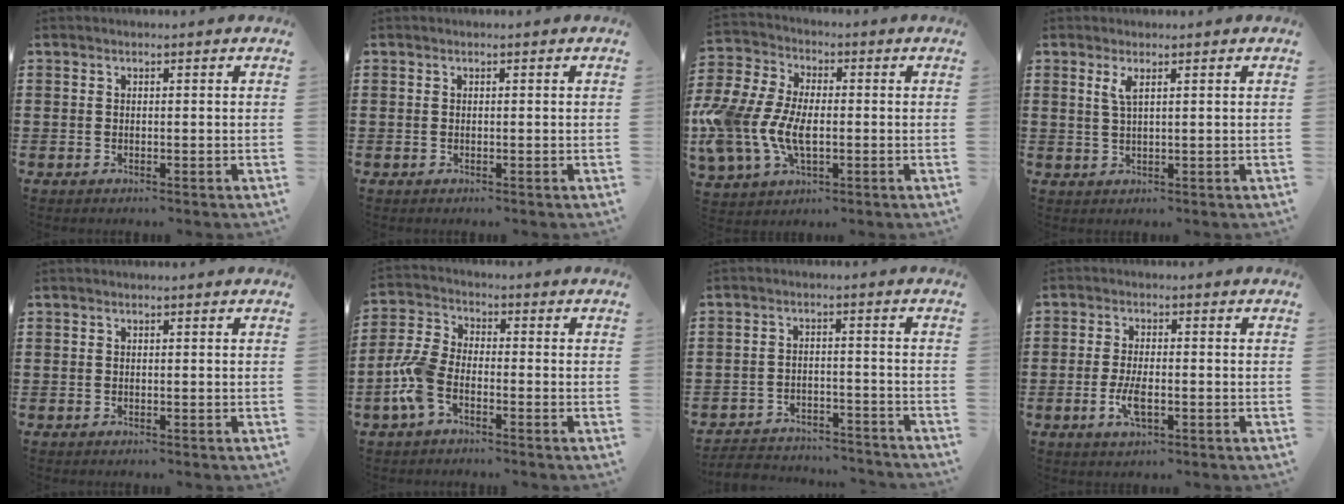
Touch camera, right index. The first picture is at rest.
{"total": 0.0}
{"total": 10.0, "force": [-2.3, 6.1, 7.6], "torque": [-0.204, -0.006, -0.050]}
{"total": 2.2, "force": [1.1, 0.5, 1.9], "torque": [-0.040, 0.002, 0.018]}
{"total": 0.0}
{"total": 6.8, "force": [-3.1, 3.5, 4.9], "torque": [-0.133, -0.003, -0.067]}
{"total": 3.8, "force": [-3.8, 0.6, 0.1], "torque": [-0.015, 0.000, -0.082]}
{"total": 4.4, "force": [-1.3, 1.7, 3.8], "torque": [-0.088, -0.003, -0.028]}